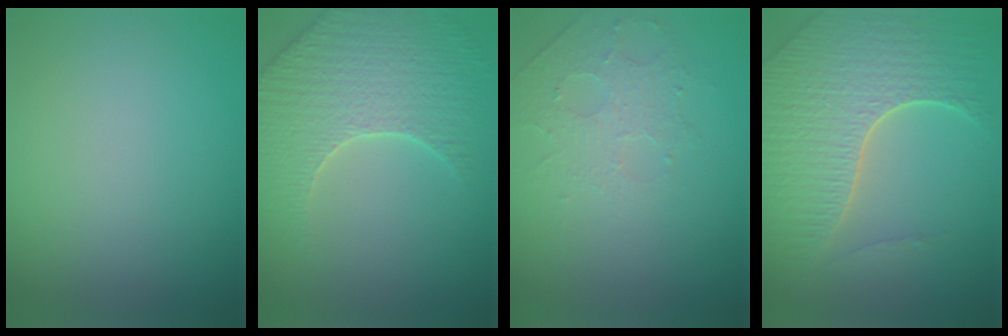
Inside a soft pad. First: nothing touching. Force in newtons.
{"total": 5.1, "press": 4.9, "slide": 1.6}
{"total": 1.6, "press": 1.2, "slide": 1.0}
{"total": 7.4, "press": 5.3, "slide": 5.3}